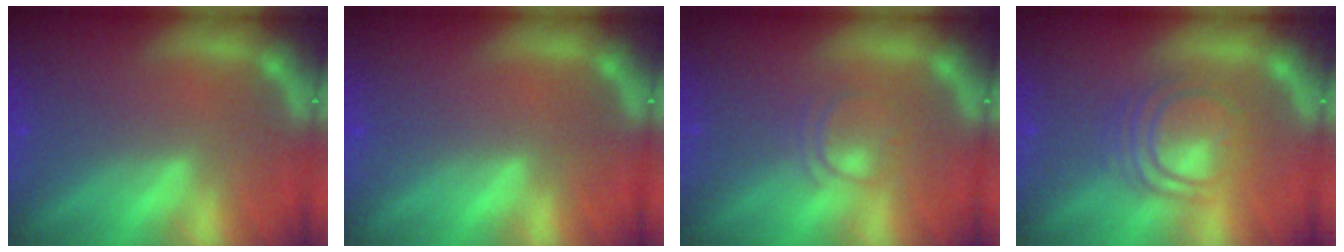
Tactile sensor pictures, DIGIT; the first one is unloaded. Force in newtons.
{"total": 0.0}
{"total": 2.4}
{"total": 6.0}